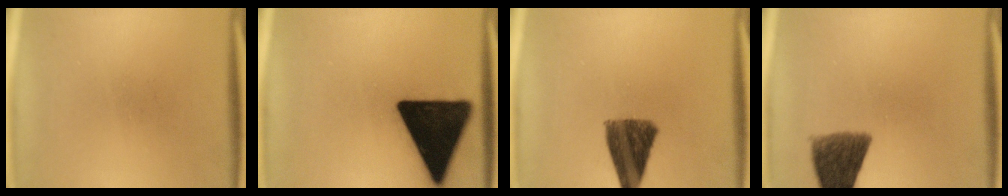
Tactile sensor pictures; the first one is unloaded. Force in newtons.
{"total": 19.6}
{"total": 10.3}
{"total": 9.1}